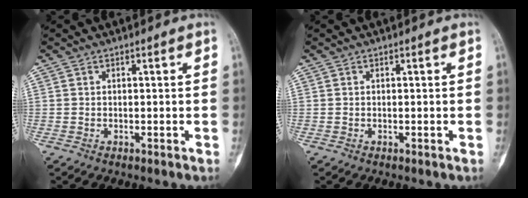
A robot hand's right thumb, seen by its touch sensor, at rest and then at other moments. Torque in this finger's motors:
{"motor_torque": [-0.13, 0.13, 0.00, 0.00, 0.00]}